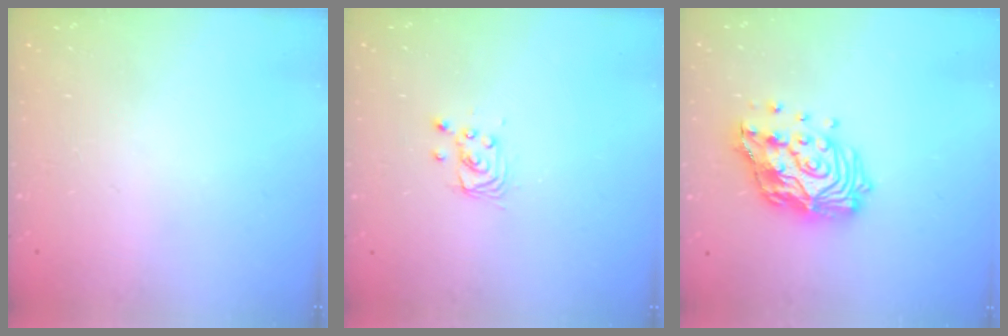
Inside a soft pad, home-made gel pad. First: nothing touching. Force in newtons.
{"total": 2.8, "press": 2.8, "slide": 0.2}
{"total": 16.3, "press": 16.2, "slide": 1.6}